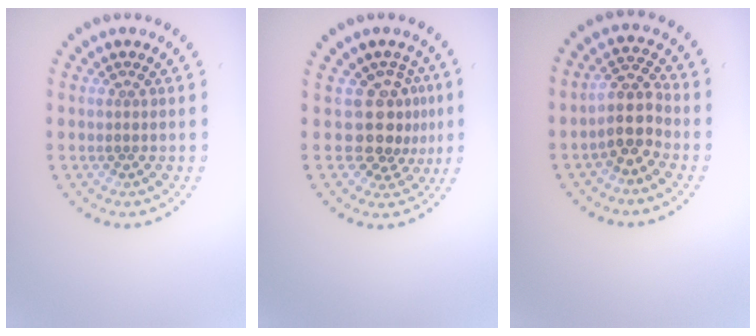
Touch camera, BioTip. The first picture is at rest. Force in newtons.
{"total": 3.5, "press": 2.6, "slide": 2.4}
{"total": 3.4, "press": 3.0, "slide": 1.5}